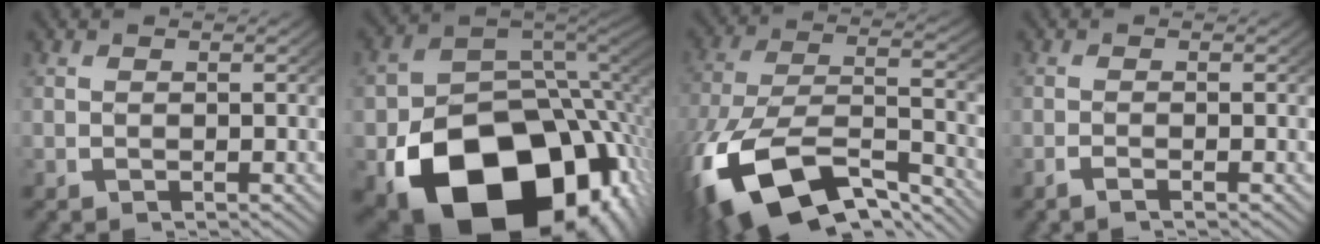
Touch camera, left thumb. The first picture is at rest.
{"total": 24.3, "force": [-7.3, 15.0, 17.6], "torque": [-0.304, -0.076, -0.078]}
{"total": 16.0, "force": [-7.0, 9.5, 10.8], "torque": [-0.235, -0.059, -0.085]}
{"total": 1.0, "force": [-0.8, 0.1, 0.6], "torque": [-0.015, -0.002, -0.017]}